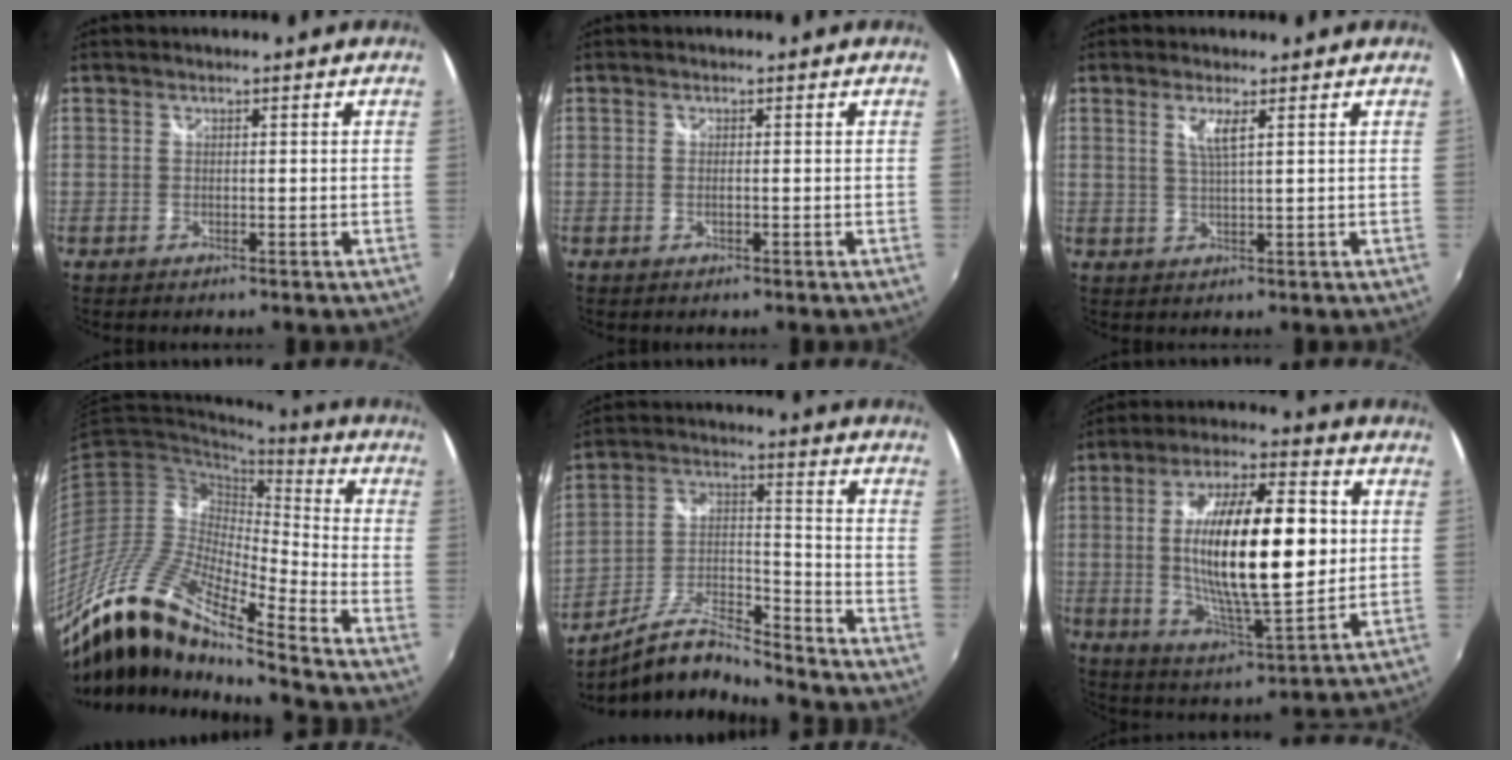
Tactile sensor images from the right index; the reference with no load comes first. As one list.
[{"total": 0.8, "force": [0.0, 0.2, 0.8], "torque": [-0.015, 0.000, -0.002]}, {"total": 3.1, "force": [1.5, 0.1, 2.8], "torque": [-0.054, -0.004, 0.027]}, {"total": 17.6, "force": [-13.9, 2.4, 10.4], "torque": [-0.187, -0.012, -0.281]}, {"total": 11.2, "force": [-9.7, 1.7, 5.3], "torque": [-0.108, 0.009, -0.185]}, {"total": 22.3, "force": [1.4, 6.7, 21.2], "torque": [-0.380, 0.000, 0.030]}]